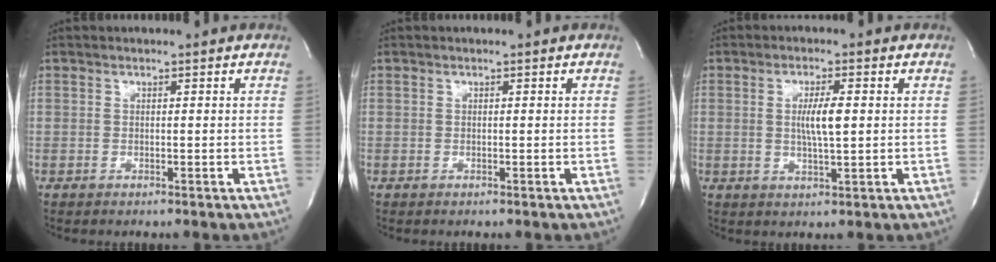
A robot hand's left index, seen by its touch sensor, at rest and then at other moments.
{"total": 0.0}
{"total": 4.6, "force": [0.5, 0.5, 4.6], "torque": [-0.085, -0.004, 0.009]}